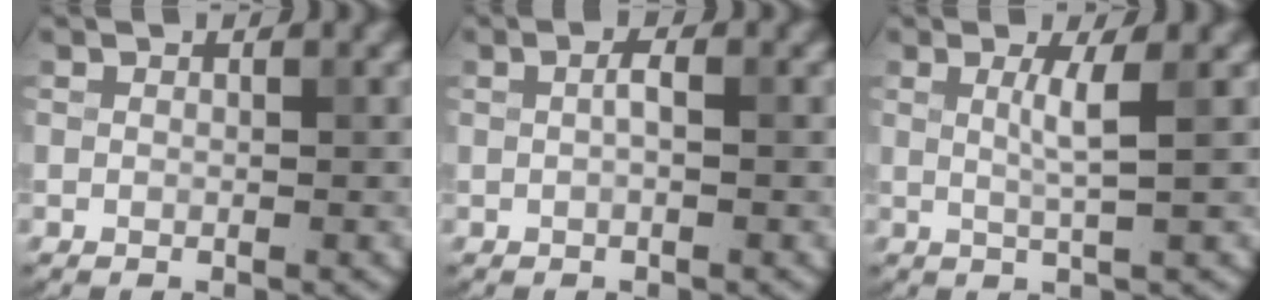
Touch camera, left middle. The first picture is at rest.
{"total": 0.9, "force": [0.1, 0.2, 0.9], "torque": [-0.021, 0.006, 0.002]}
{"total": 2.1, "force": [0.4, 0.0, 2.1], "torque": [-0.041, 0.000, 0.007]}